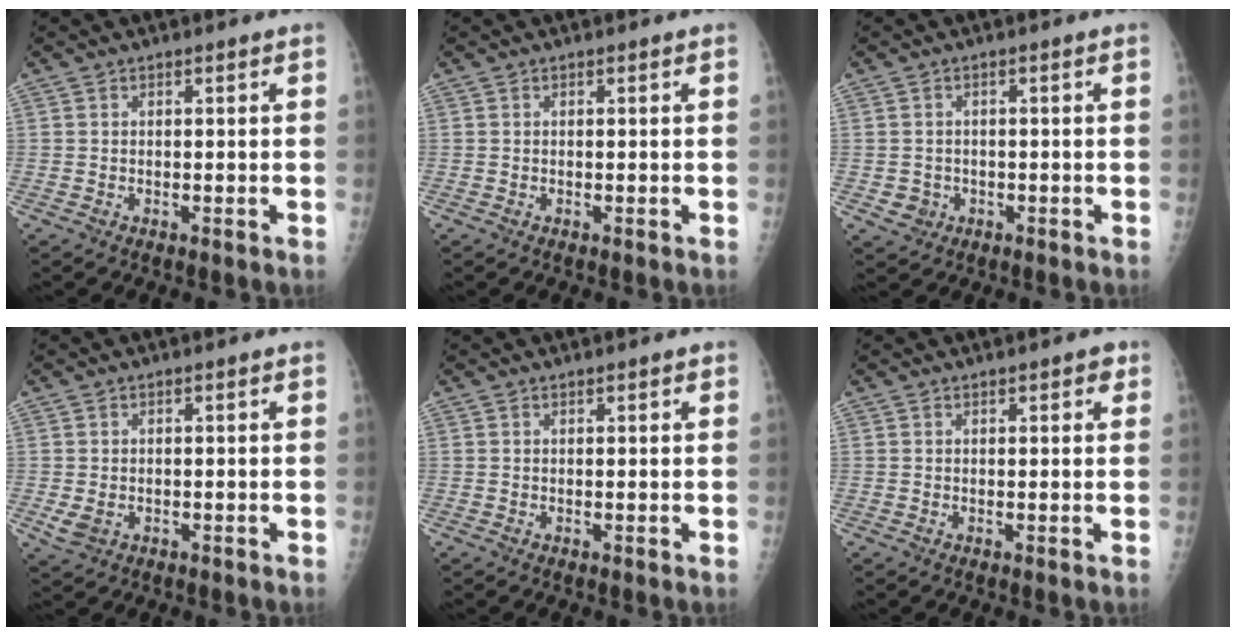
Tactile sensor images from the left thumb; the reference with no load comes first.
{"total": 0.0}
{"total": 2.7, "force": [-0.7, 2.5, 0.6], "torque": [0.003, 0.006, -0.005]}
{"total": 2.7, "force": [-0.4, 2.1, 1.7], "torque": [-0.034, -0.005, 0.000]}
{"total": 0.9, "force": [0.6, 0.3, 0.6], "torque": [-0.007, -0.001, 0.008]}
{"total": 2.0, "force": [1.2, 0.9, 1.3], "torque": [-0.007, -0.002, 0.013]}